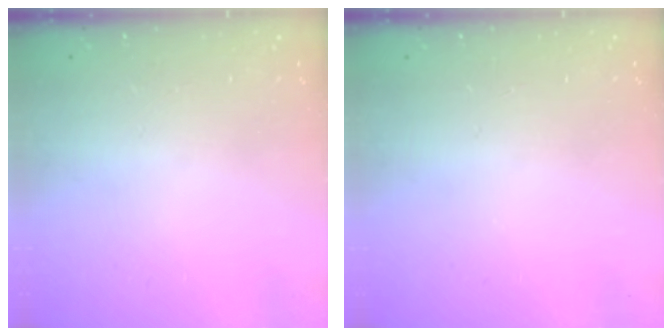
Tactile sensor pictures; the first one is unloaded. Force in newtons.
{"total": 0.0}